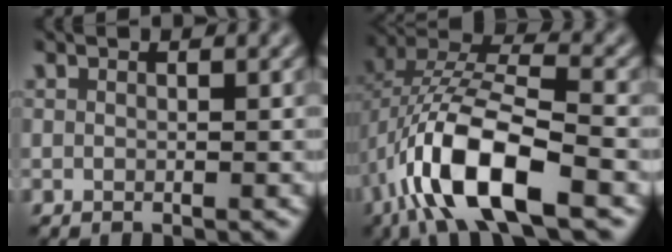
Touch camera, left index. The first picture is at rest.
{"total": 11.1, "force": [-5.0, 3.4, 9.2], "torque": [-0.185, 0.014, -0.092]}